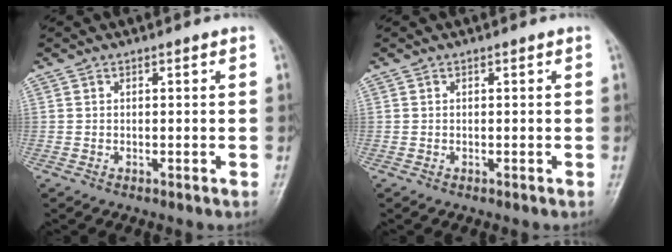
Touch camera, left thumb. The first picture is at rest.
{"total": 0.0}